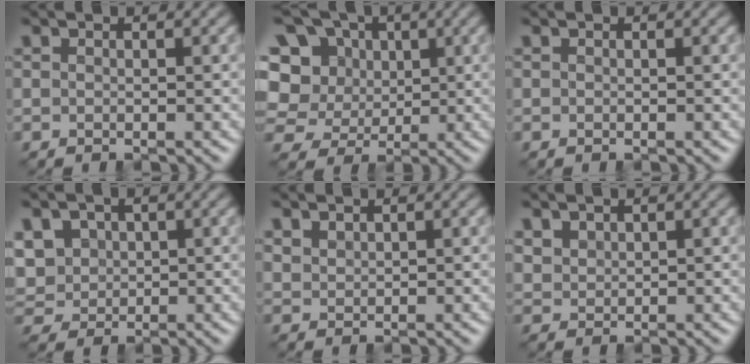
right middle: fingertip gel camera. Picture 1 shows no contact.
{"total": 13.4, "force": [3.5, 11.5, 5.8], "torque": [-0.149, 0.036, 0.052]}
{"total": 0.0}
{"total": 6.7, "force": [2.1, 5.4, 3.3], "torque": [-0.084, 0.018, 0.034]}
{"total": 1.4, "force": [1.1, 0.6, 0.4], "torque": [-0.010, 0.002, 0.024]}
{"total": 2.0, "force": [1.4, 1.3, 0.7], "torque": [-0.022, -0.001, 0.035]}